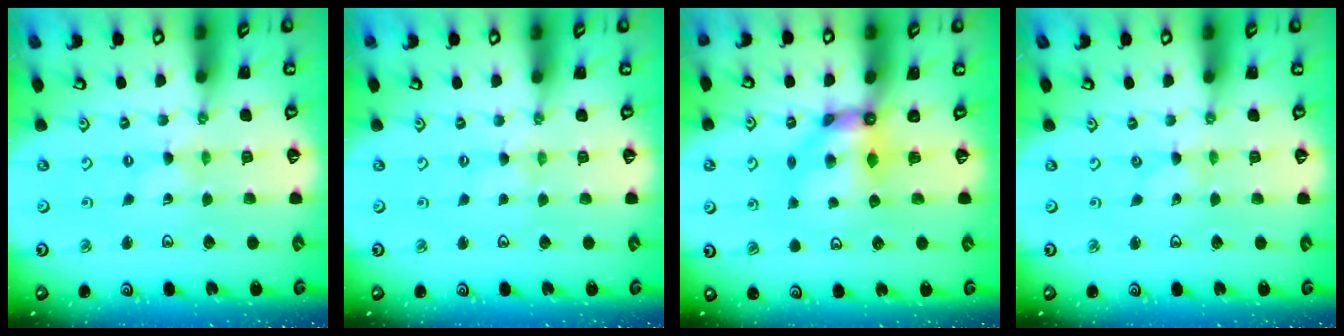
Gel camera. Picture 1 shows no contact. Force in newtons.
{"total": 0.7, "press": 0.7, "slide": 0.1}
{"total": 7.8, "press": 7.8, "slide": 0.5}
{"total": 0.0}